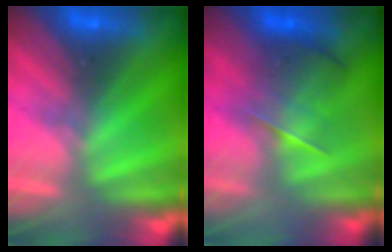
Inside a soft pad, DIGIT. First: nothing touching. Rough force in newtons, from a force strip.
{"total": 2.1}